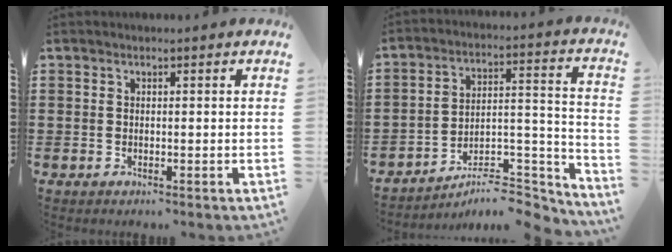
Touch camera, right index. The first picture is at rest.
{"total": 7.6, "force": [-6.6, 1.8, 3.3], "torque": [-0.043, 0.005, -0.125]}